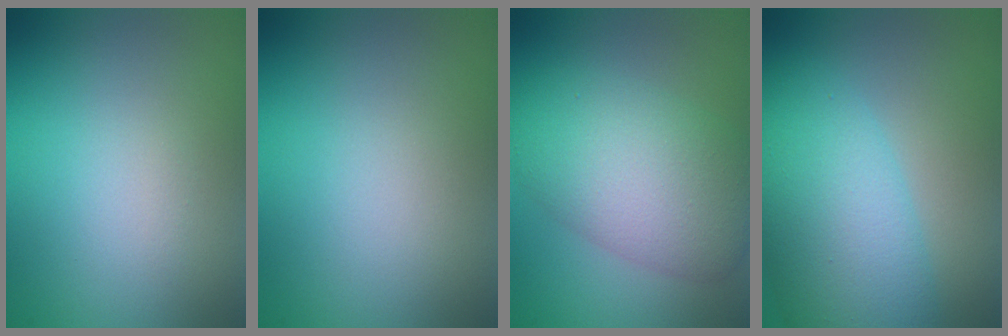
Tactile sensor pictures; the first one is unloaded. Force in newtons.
{"total": 0.0}
{"total": 7.5, "press": 7.5, "slide": 0.4}
{"total": 7.2, "press": 7.2, "slide": 0.3}